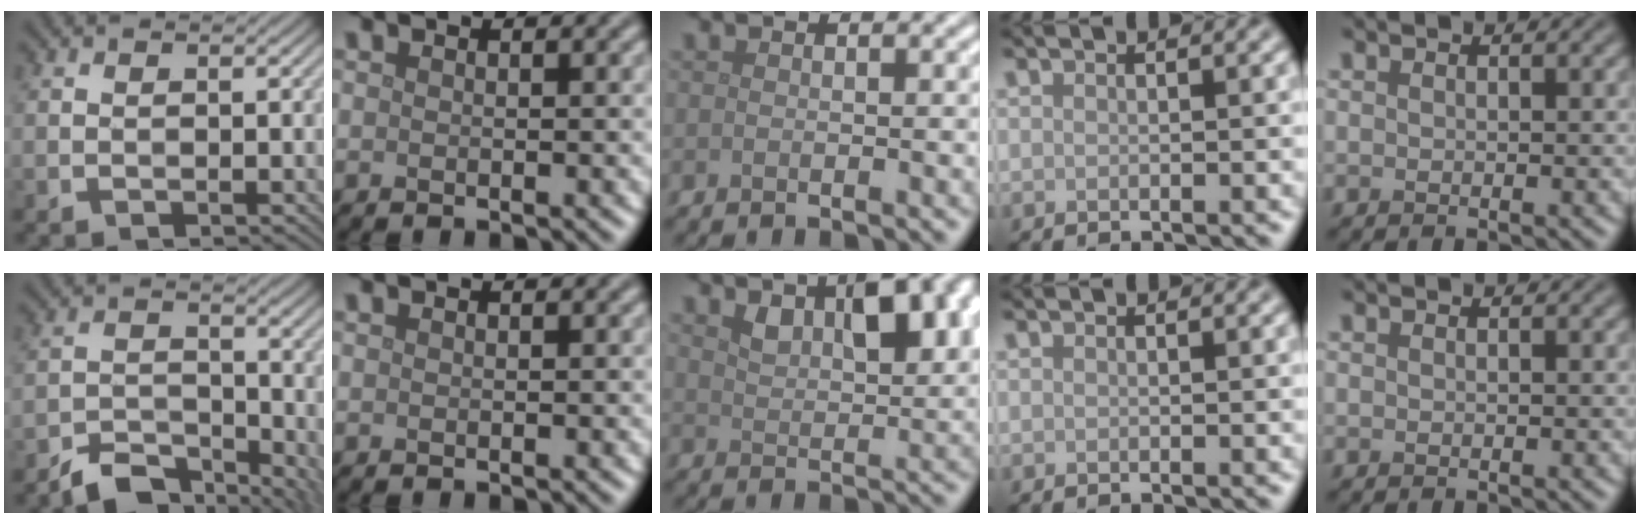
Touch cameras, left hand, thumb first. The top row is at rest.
{"thumb": {"total": 6.4, "force": [-4.8, 2.9, 3.1], "torque": [-0.043, -0.003, -0.091]}, "middle": {"total": 7.2, "force": [2.8, 3.6, 5.5], "torque": [-0.091, 0.003, 0.048]}}